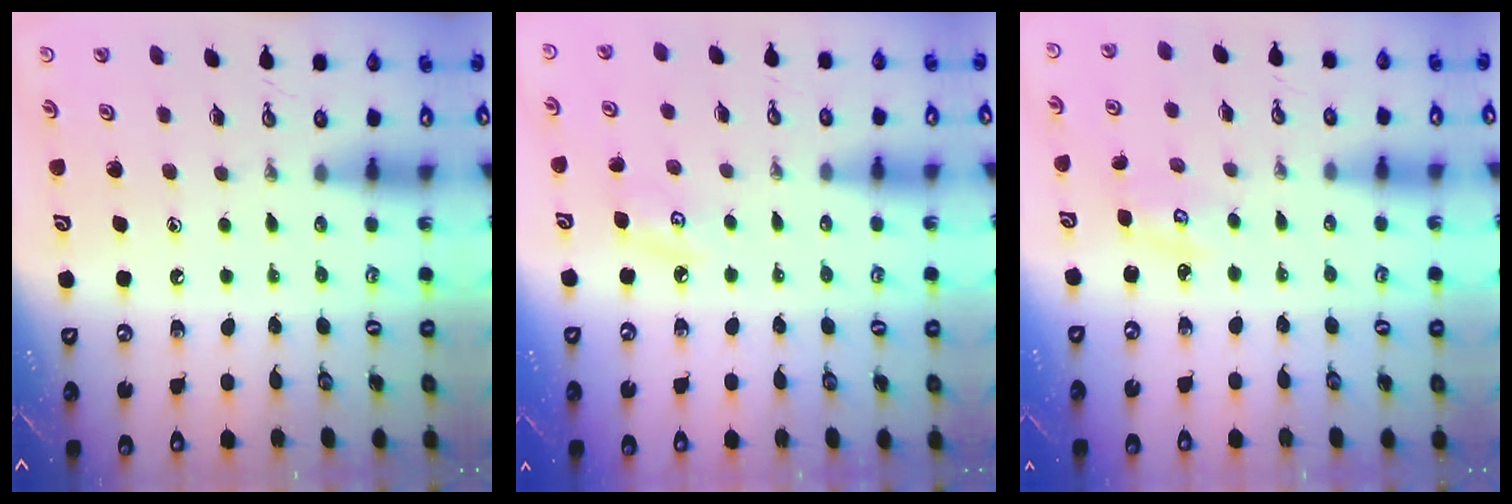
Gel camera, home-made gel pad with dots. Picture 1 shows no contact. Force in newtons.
{"total": 5.2, "press": 5.1, "slide": 0.5}
{"total": 2.9, "press": 2.9, "slide": 0.3}